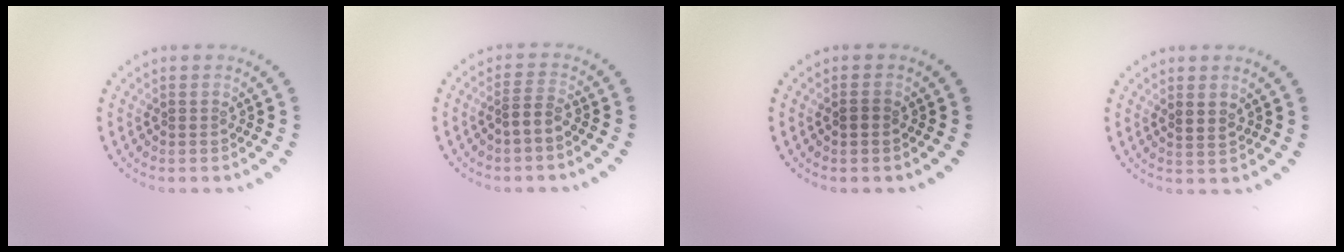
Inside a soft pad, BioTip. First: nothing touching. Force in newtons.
{"total": 1.5, "press": 1.2, "slide": 1.0}
{"total": 0.7, "press": 0.7, "slide": 0.1}
{"total": 1.5, "press": 1.2, "slide": 0.8}